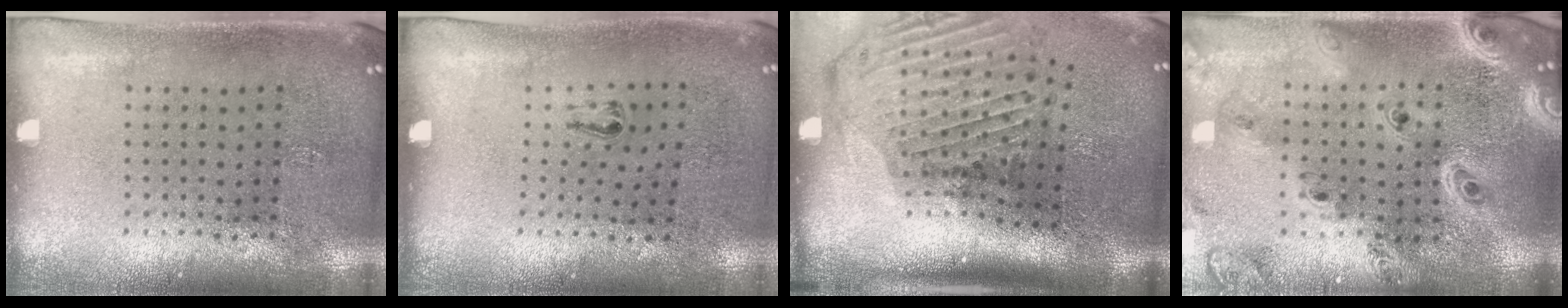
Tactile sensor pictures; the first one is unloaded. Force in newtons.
{"total": 0.5, "press": 0.3, "slide": 0.5}
{"total": 3.0, "press": 2.2, "slide": 2.1}
{"total": 3.8, "press": 2.9, "slide": 2.4}